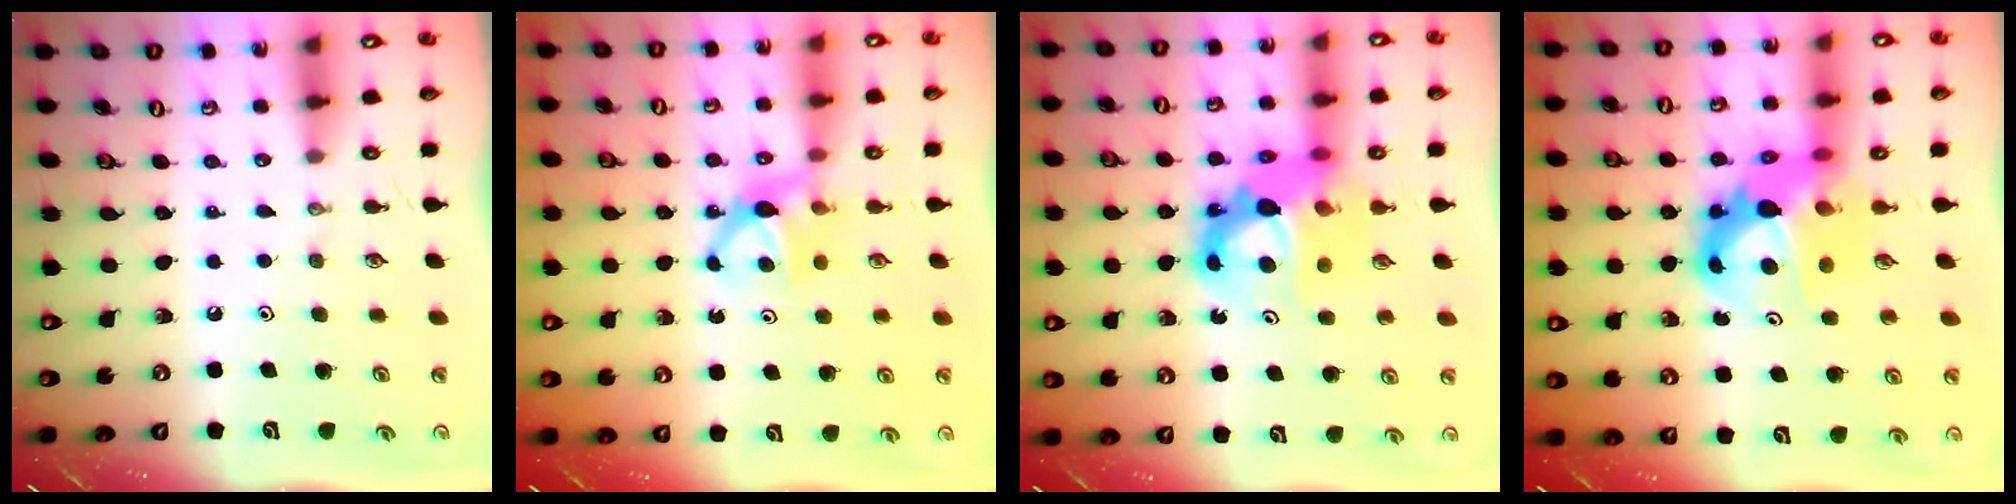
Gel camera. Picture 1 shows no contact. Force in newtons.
{"total": 6.4, "press": 6.3, "slide": 0.4}
{"total": 14.4, "press": 14.4, "slide": 1.4}
{"total": 11.3, "press": 11.2, "slide": 1.0}